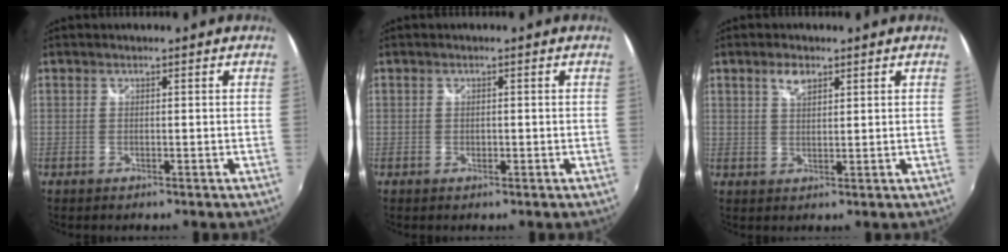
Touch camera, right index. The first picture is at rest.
{"total": 0.6, "force": [-0.2, 0.6, 0.2], "torque": [-0.002, -0.001, -0.003]}
{"total": 3.2, "force": [1.9, 1.5, 2.1], "torque": [-0.035, 0.004, 0.034]}